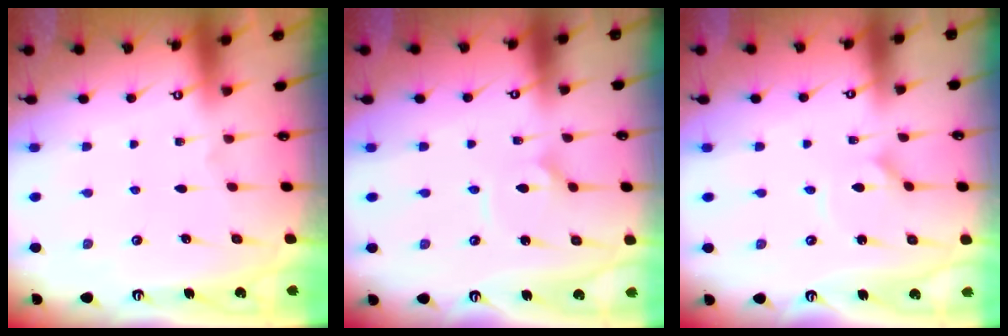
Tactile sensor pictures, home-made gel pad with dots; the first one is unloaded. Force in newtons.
{"total": 3.4, "press": 3.4, "slide": 0.1}
{"total": 0.8, "press": 0.8, "slide": 0.1}